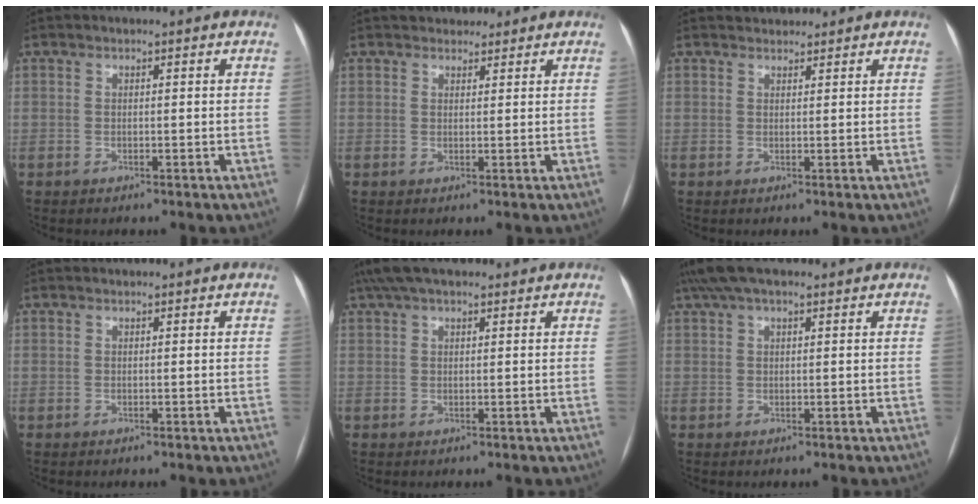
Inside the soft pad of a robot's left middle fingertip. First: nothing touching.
{"total": 2.9, "force": [2.5, 1.4, 0.4], "torque": [0.001, 0.011, 0.036]}
{"total": 1.8, "force": [1.7, 0.6, 0.0], "torque": [-0.001, 0.013, 0.028]}
{"total": 0.0}
{"total": 6.7, "force": [5.0, 2.1, 3.8], "torque": [-0.071, 0.042, 0.090]}
{"total": 6.4, "force": [4.5, 2.1, 4.0], "torque": [-0.079, 0.043, 0.083]}